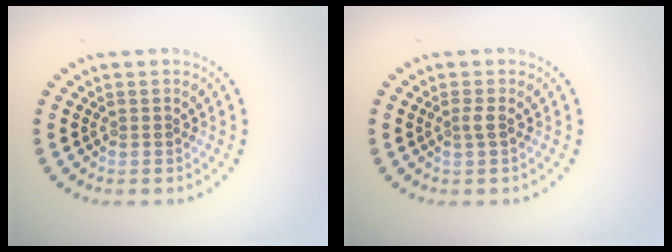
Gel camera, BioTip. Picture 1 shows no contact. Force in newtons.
{"total": 0.9, "press": 0.6, "slide": 0.6}